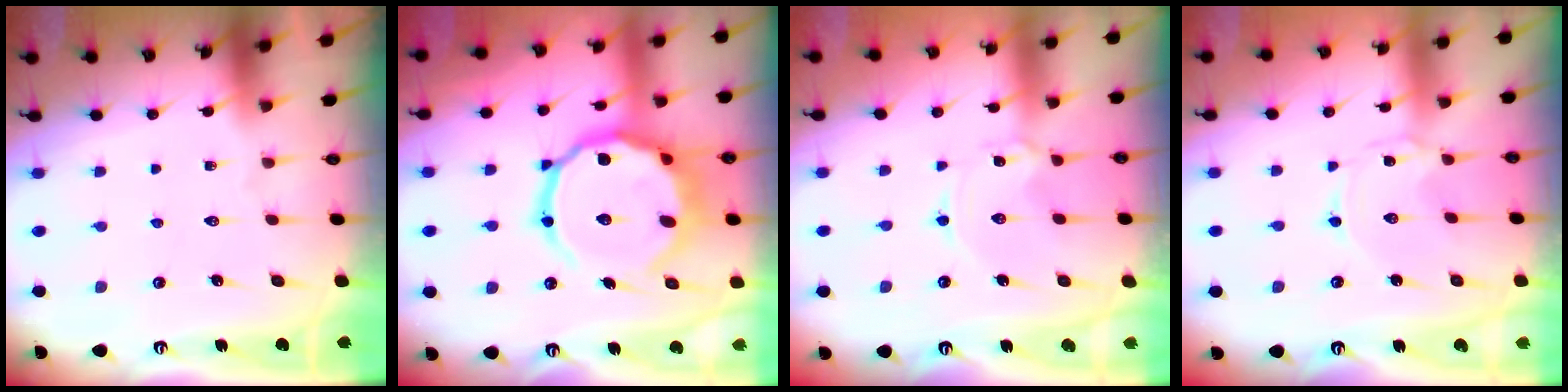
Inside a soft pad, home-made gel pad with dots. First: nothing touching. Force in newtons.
{"total": 19.0, "press": 18.9, "slide": 1.9}
{"total": 1.4, "press": 1.4, "slide": 0.1}
{"total": 0.5, "press": 0.4, "slide": 0.2}